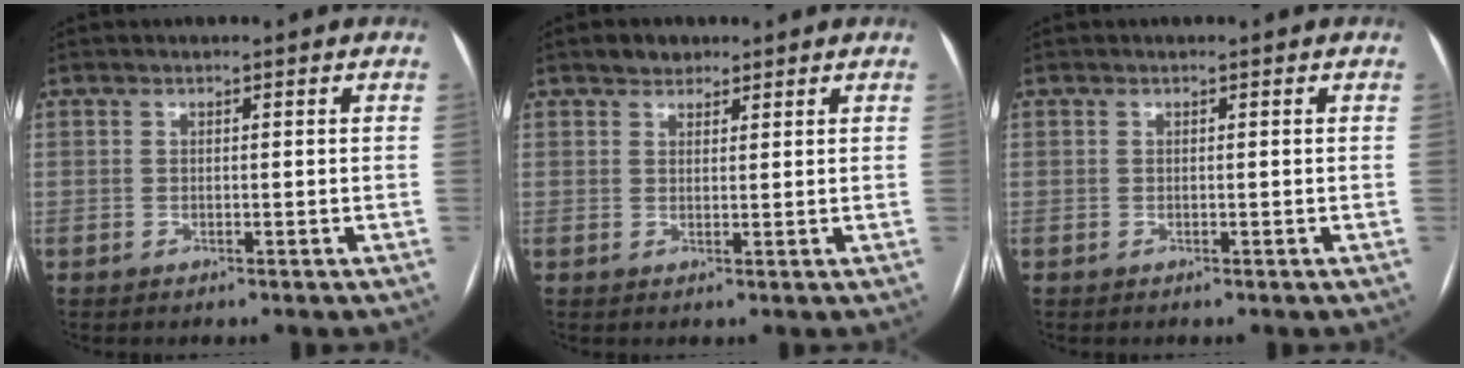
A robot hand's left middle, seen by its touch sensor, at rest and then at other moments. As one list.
[{"total": 2.5, "force": [1.9, 1.5, 0.5], "torque": [-0.009, 0.007, 0.029]}, {"total": 0.0}]